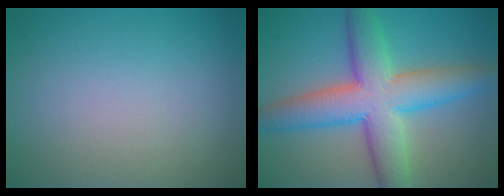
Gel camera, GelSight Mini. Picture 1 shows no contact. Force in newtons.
{"total": 9.1, "press": 9.1, "slide": 0.7}